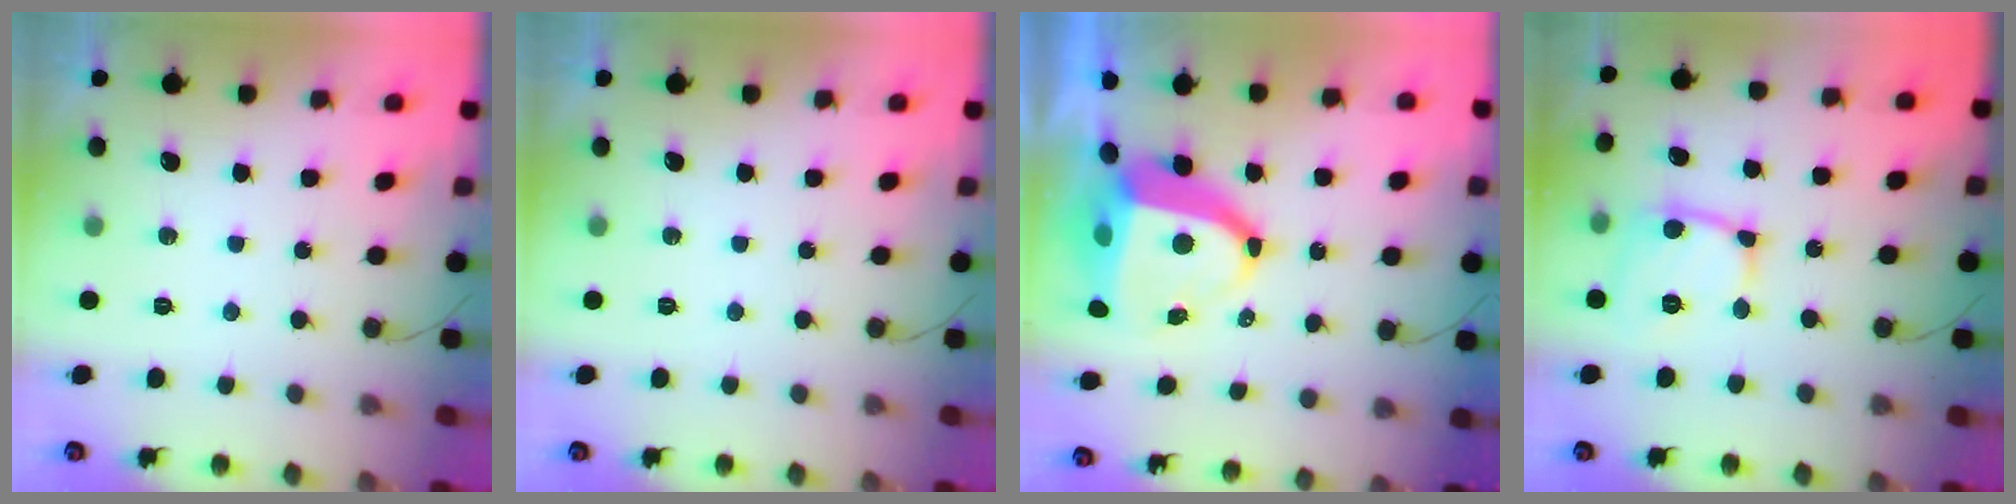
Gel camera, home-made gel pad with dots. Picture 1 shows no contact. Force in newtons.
{"total": 0.0}
{"total": 13.0, "press": 12.9, "slide": 1.6}
{"total": 12.5, "press": 12.4, "slide": 1.2}